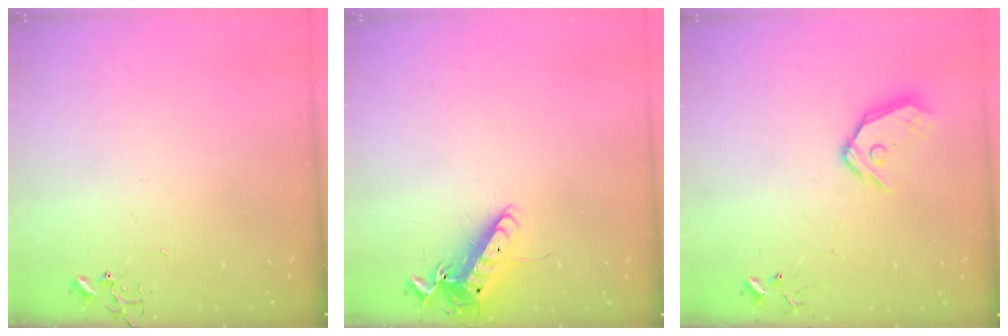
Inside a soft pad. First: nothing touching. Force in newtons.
{"total": 13.2, "press": 13.1, "slide": 1.2}
{"total": 11.5, "press": 11.4, "slide": 1.7}